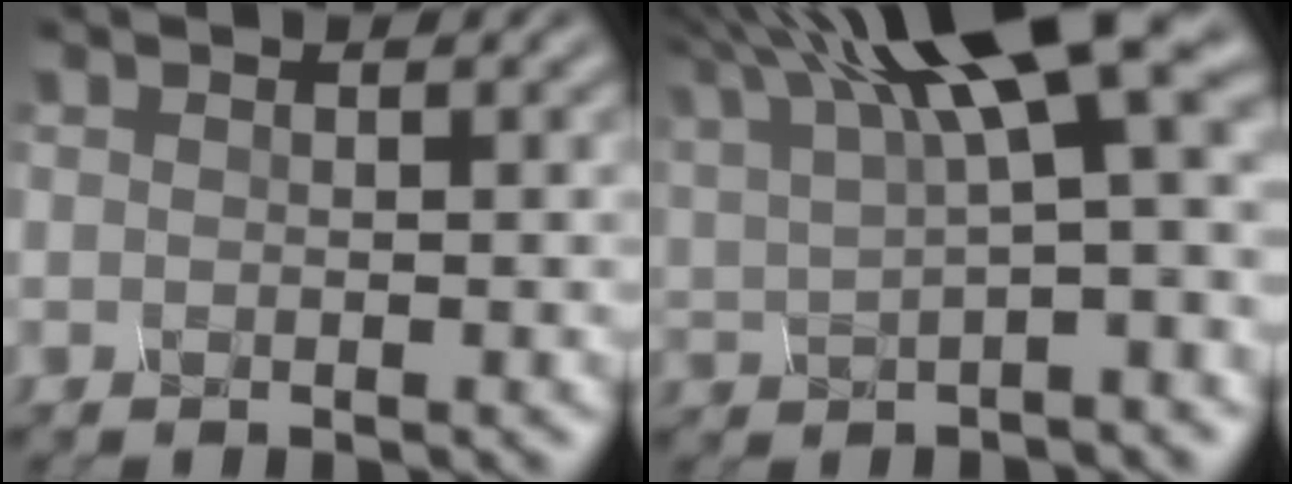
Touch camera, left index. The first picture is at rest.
{"total": 11.0, "force": [5.3, 1.8, 9.4], "torque": [-0.136, 0.027, 0.102]}